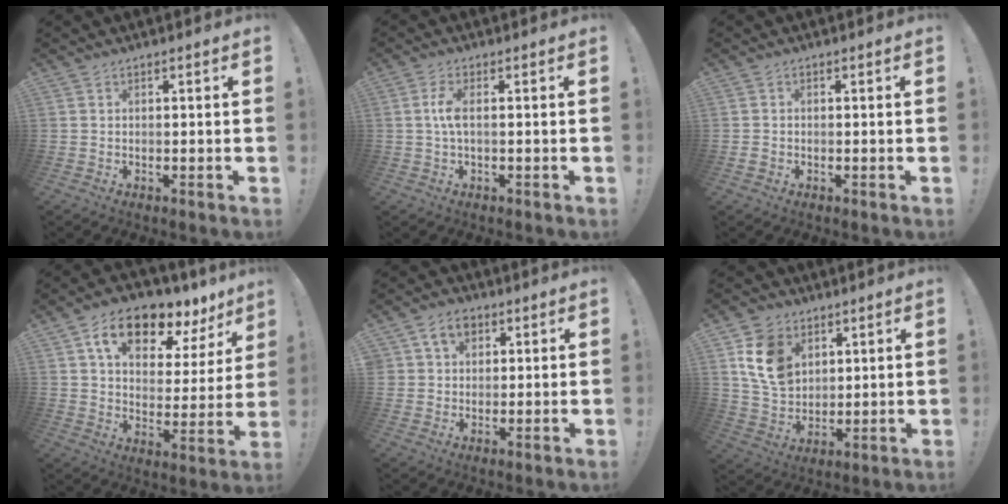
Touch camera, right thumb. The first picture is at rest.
{"total": 4.5, "force": [0.1, 1.6, 4.2], "torque": [-0.085, 0.005, 0.000]}
{"total": 1.1, "force": [-0.4, 0.8, 0.5], "torque": [-0.012, 0.003, -0.007]}
{"total": 14.9, "force": [9.2, 7.5, 9.1], "torque": [-0.149, -0.051, 0.158]}
{"total": 7.6, "force": [3.7, 5.8, 3.2], "torque": [-0.054, -0.006, 0.074]}
{"total": 13.8, "force": [5.7, 10.5, 6.9], "torque": [-0.119, -0.016, 0.117]}